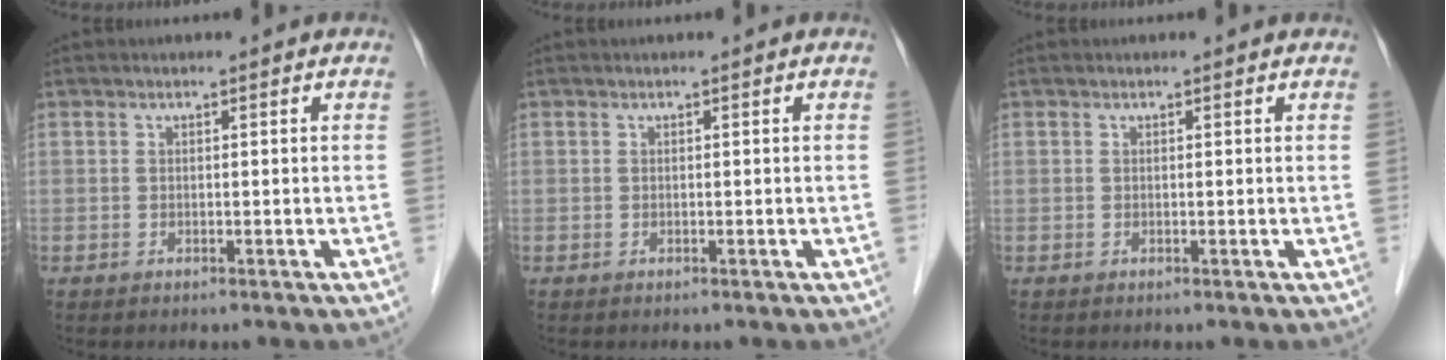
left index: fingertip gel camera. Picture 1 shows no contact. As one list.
[{"total": 0.0}, {"total": 0.0}]